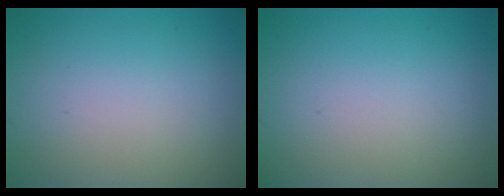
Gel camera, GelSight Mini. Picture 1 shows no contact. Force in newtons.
{"total": 0.0}